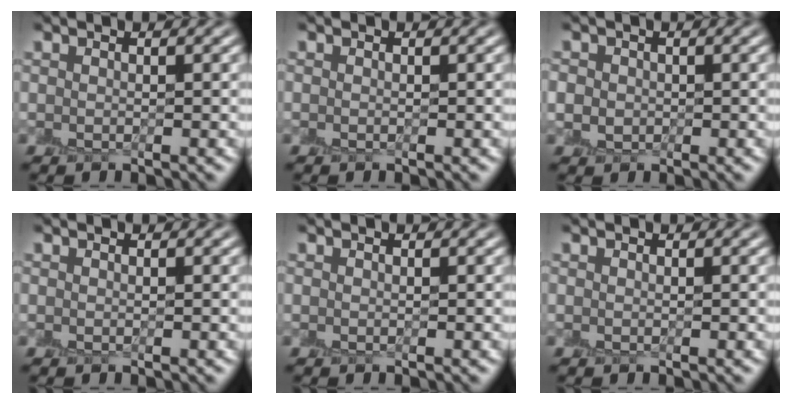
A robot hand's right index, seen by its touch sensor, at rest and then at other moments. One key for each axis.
{"total": 0.0}
{"total": 1.6, "fx": -0.1, "fy": 1.5, "fz": 0.6, "tx": -0.008, "ty": 0.002, "tz": 0.004}
{"total": 0.0}
{"total": 0.0}
{"total": 0.0}